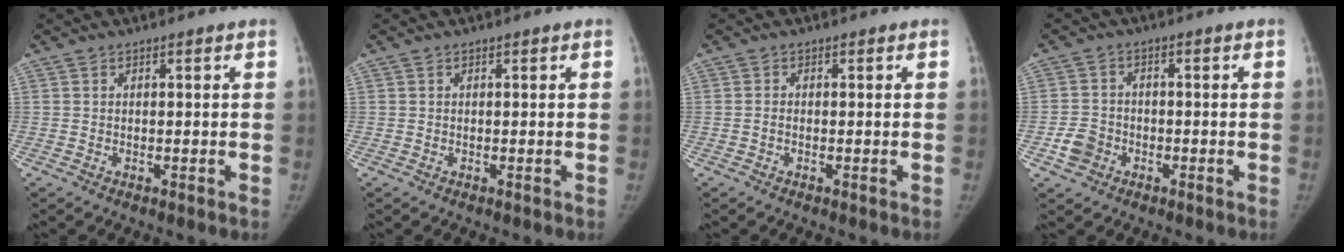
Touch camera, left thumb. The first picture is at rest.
{"total": 0.0}
{"total": 0.7, "force": [-0.3, 0.4, 0.5], "torque": [-0.007, 0.001, -0.007]}
{"total": 4.5, "force": [-2.0, 3.7, 1.6], "torque": [-0.019, 0.017, -0.037]}